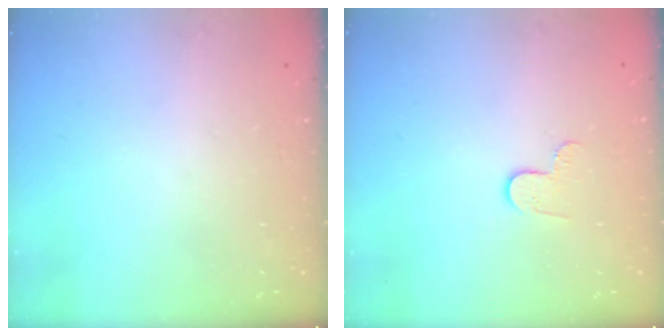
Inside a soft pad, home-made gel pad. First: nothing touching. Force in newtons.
{"total": 4.6, "press": 4.6, "slide": 0.5}